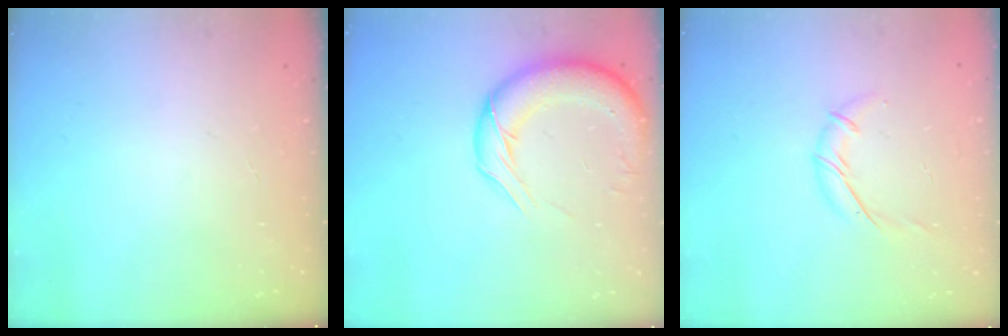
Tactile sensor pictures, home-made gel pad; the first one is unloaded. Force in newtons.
{"total": 13.8, "press": 13.4, "slide": 3.5}
{"total": 7.3, "press": 7.3, "slide": 0.5}